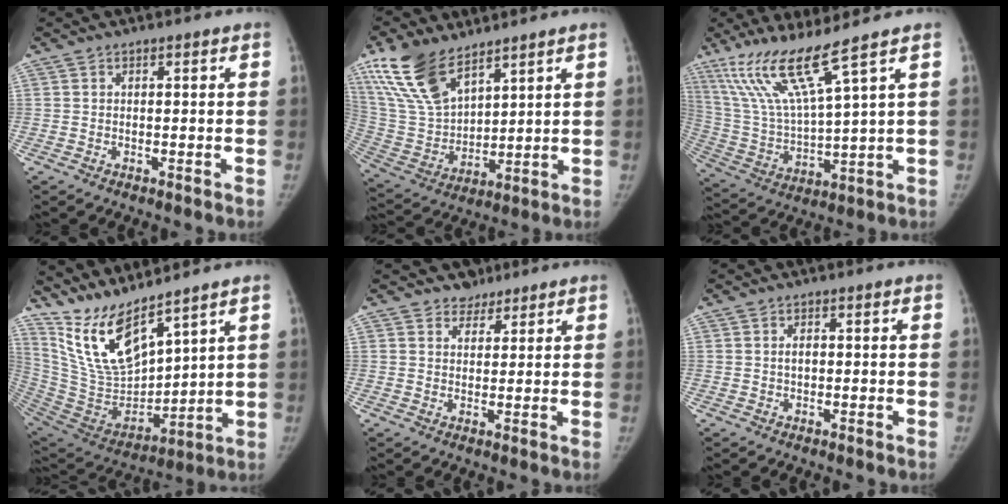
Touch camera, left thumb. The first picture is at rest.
{"total": 15.9, "force": [10.7, 7.3, 9.2], "torque": [-0.168, -0.041, 0.223]}
{"total": 14.0, "force": [9.2, 0.2, 10.6], "torque": [-0.217, -0.049, 0.192]}
{"total": 15.3, "force": [12.1, 3.8, 8.6], "torque": [-0.139, -0.079, 0.258]}
{"total": 3.3, "force": [2.4, 2.2, -0.2], "torque": [0.026, -0.012, 0.028]}
{"total": 1.4, "force": [0.0, 0.9, 1.1], "torque": [-0.017, 0.002, -0.002]}